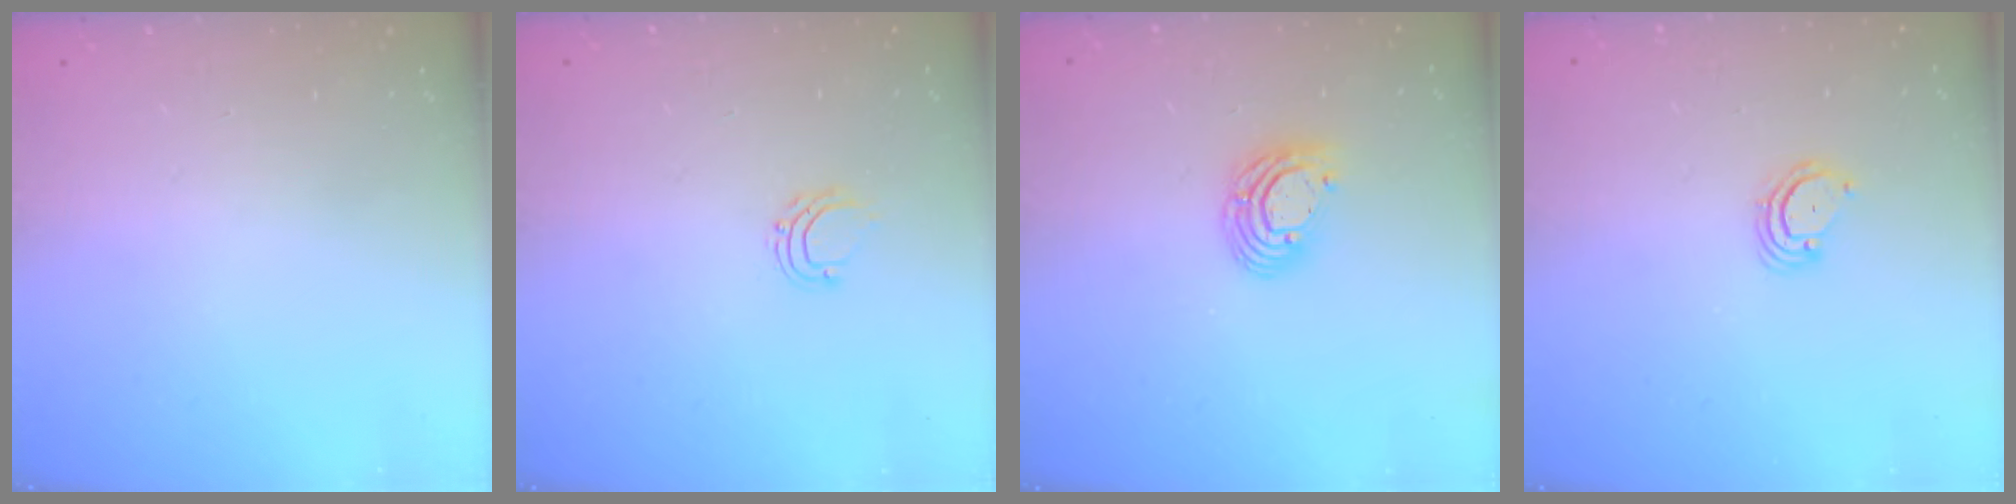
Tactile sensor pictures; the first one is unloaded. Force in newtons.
{"total": 5.2, "press": 5.2, "slide": 0.4}
{"total": 9.5, "press": 9.4, "slide": 1.6}
{"total": 3.9, "press": 3.9, "slide": 0.2}